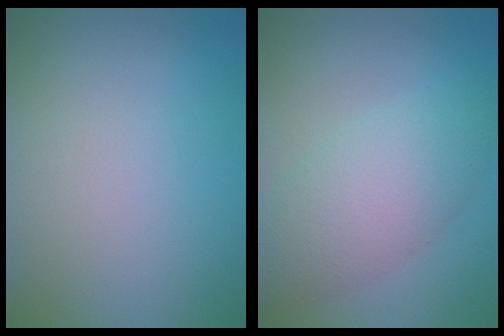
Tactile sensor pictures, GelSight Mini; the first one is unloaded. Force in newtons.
{"total": 5.2, "press": 5.2, "slide": 0.2}